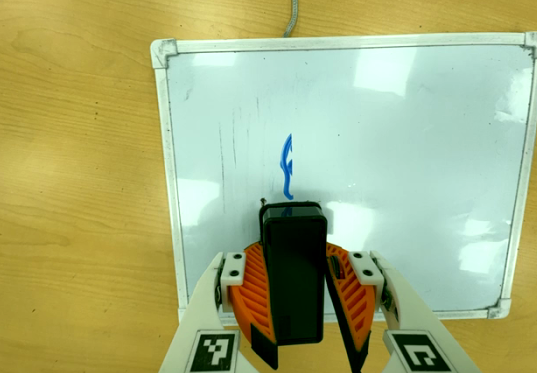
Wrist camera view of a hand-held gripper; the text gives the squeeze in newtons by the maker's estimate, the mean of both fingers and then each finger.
{"total": 9.2, "left": 9.5, "right": 8.9}